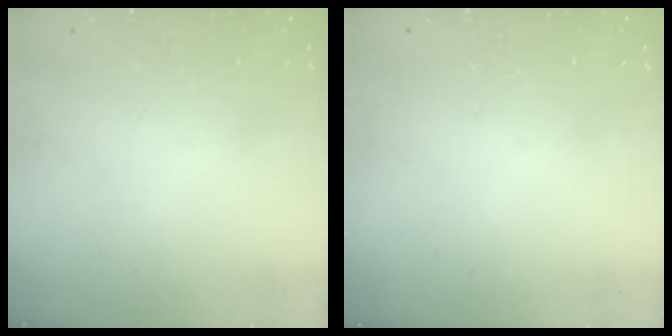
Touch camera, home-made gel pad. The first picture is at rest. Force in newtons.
{"total": 0.0}